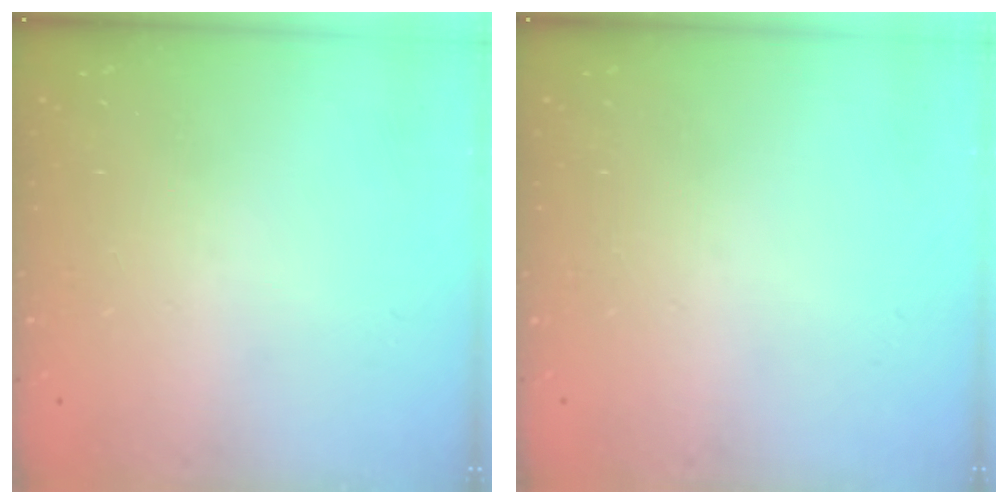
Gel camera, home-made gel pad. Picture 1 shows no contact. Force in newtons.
{"total": 0.0}